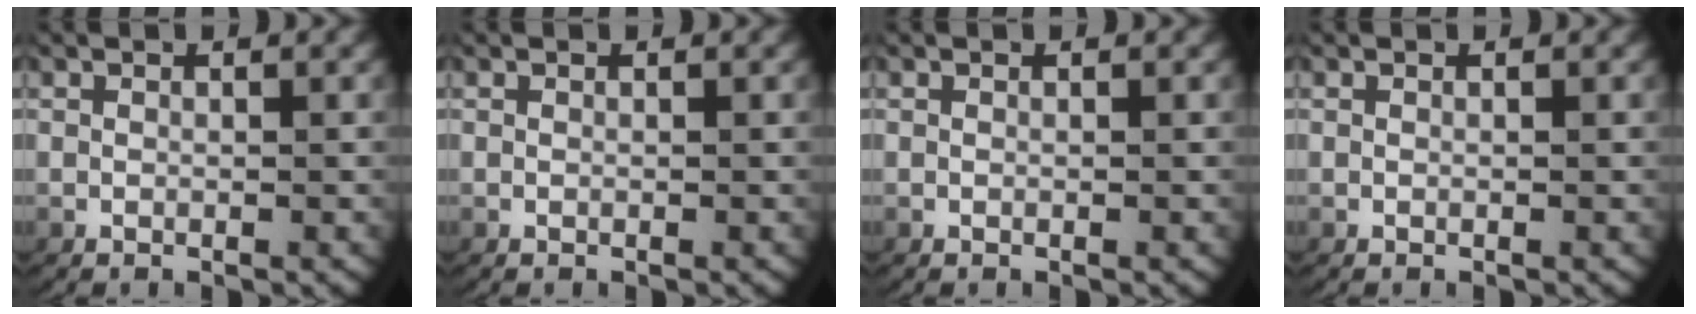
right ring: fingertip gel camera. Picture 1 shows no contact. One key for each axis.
{"total": 0.0}
{"total": 0.0}
{"total": 0.0}